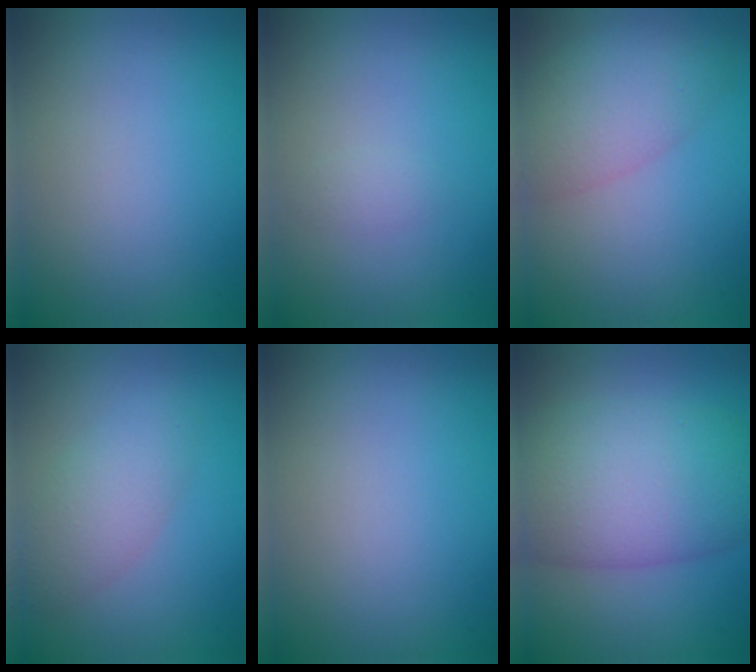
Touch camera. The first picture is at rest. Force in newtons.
{"total": 0.8, "press": 0.8, "slide": 0.0}
{"total": 5.1, "press": 5.1, "slide": 0.2}
{"total": 3.4, "press": 3.4, "slide": 0.3}
{"total": 0.0}
{"total": 10.6, "press": 10.6, "slide": 0.3}